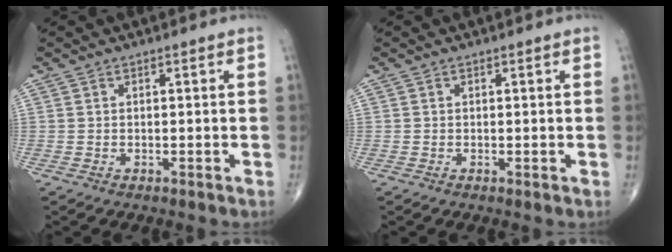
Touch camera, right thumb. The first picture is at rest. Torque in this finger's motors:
{"motor_torque": [-0.35, -0.07, 0.15, 0.01, -0.03]}